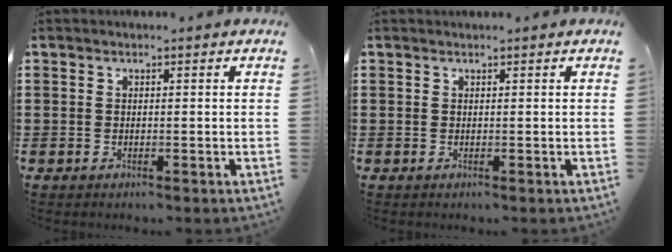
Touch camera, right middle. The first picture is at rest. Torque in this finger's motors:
{"motor_torque": [-0.09, 0.11, -0.04, -0.01]}